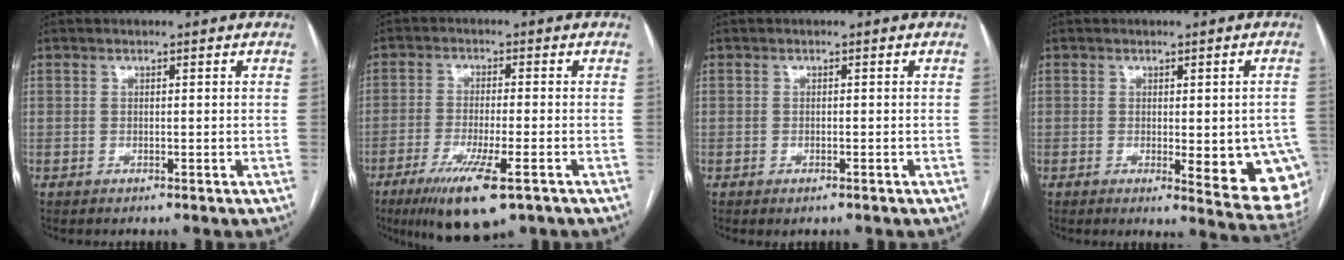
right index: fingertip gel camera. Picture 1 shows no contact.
{"total": 11.0, "force": [-6.4, 1.6, 8.8], "torque": [-0.154, -0.028, -0.101]}
{"total": 0.9, "force": [-0.6, 0.2, 0.6], "torque": [-0.008, -0.002, -0.005]}
{"total": 12.2, "force": [-2.8, 3.5, 11.4], "torque": [-0.086, -0.008, -0.022]}